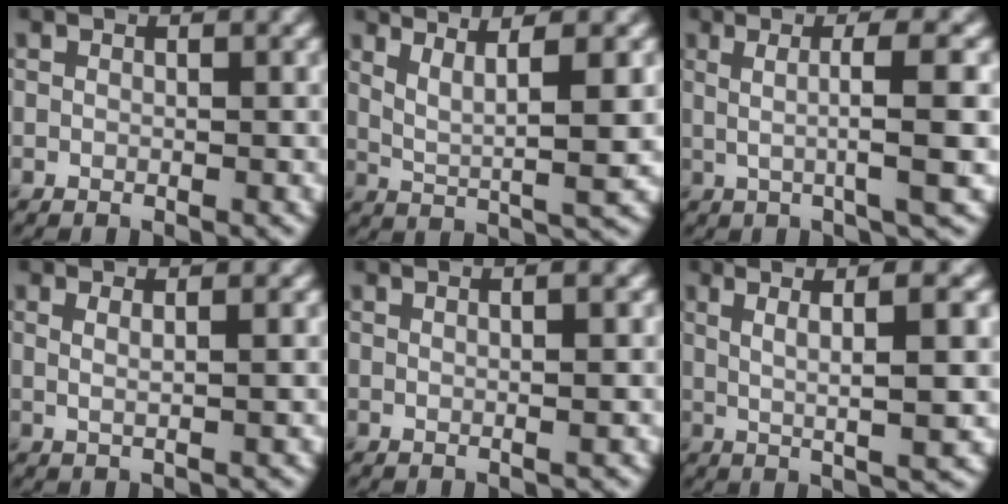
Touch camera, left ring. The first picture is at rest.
{"total": 4.2, "force": [1.9, 0.8, 3.7], "torque": [-0.064, -0.006, 0.040]}
{"total": 5.1, "force": [0.5, 0.8, 5.0], "torque": [-0.078, 0.008, 0.007]}
{"total": 2.0, "force": [0.8, 0.8, 1.7], "torque": [-0.022, 0.001, -0.002]}
{"total": 3.0, "force": [0.9, 1.2, 2.6], "torque": [-0.013, 0.005, -0.011]}
{"total": 6.8, "force": [1.7, 1.3, 6.5], "torque": [-0.095, 0.009, 0.030]}